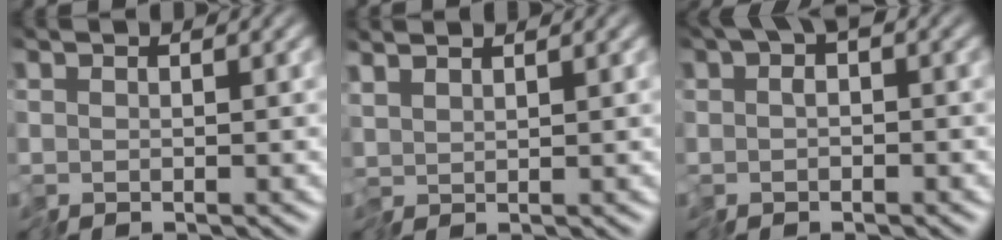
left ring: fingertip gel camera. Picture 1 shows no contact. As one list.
[{"total": 1.3, "force": [1.3, -0.1, 0.4], "torque": [-0.013, 0.007, 0.027]}, {"total": 3.8, "force": [0.8, 2.4, 2.9], "torque": [-0.047, 0.003, 0.008]}]